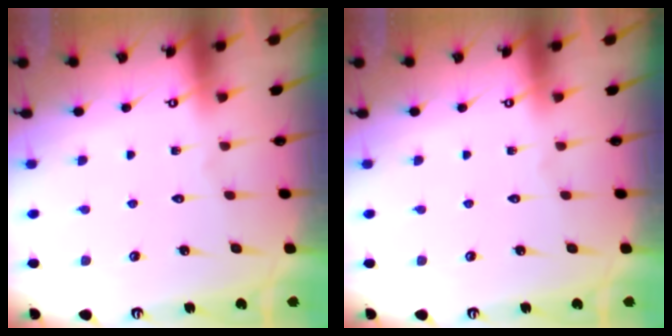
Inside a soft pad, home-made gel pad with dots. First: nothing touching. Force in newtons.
{"total": 0.0}